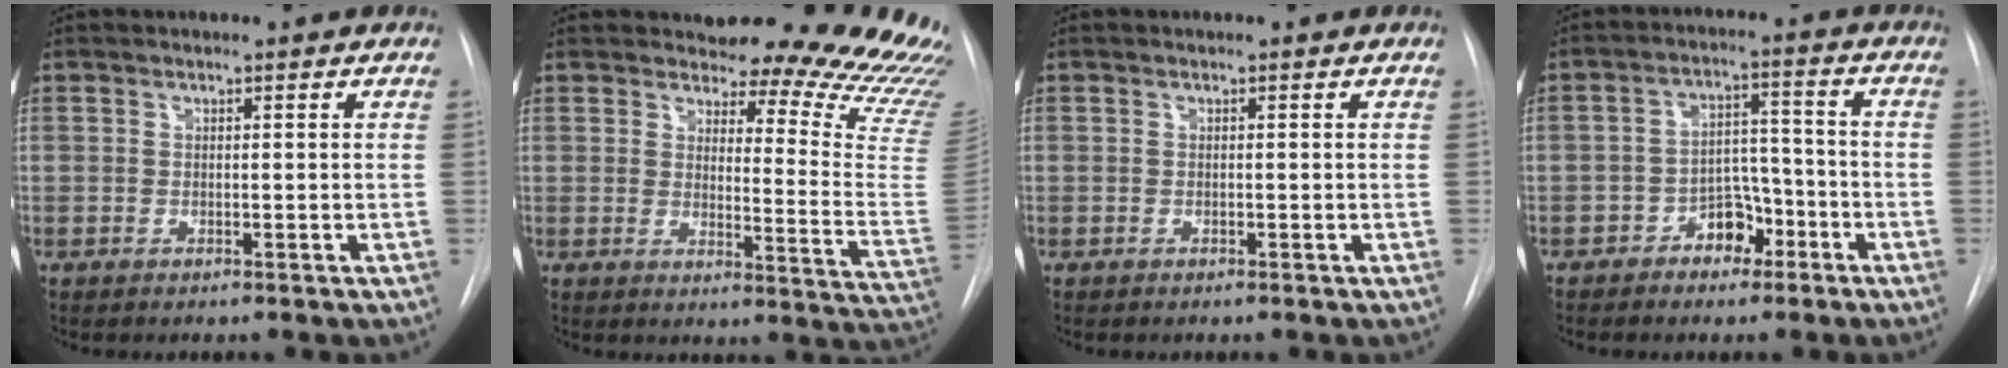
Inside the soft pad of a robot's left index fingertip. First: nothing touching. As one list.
[{"total": 20.0, "force": [19.3, 2.8, 4.6], "torque": [-0.034, -0.158, 0.196]}, {"total": 0.0}, {"total": 6.0, "force": [-3.6, 3.7, 3.1], "torque": [-0.049, 0.024, -0.058]}]